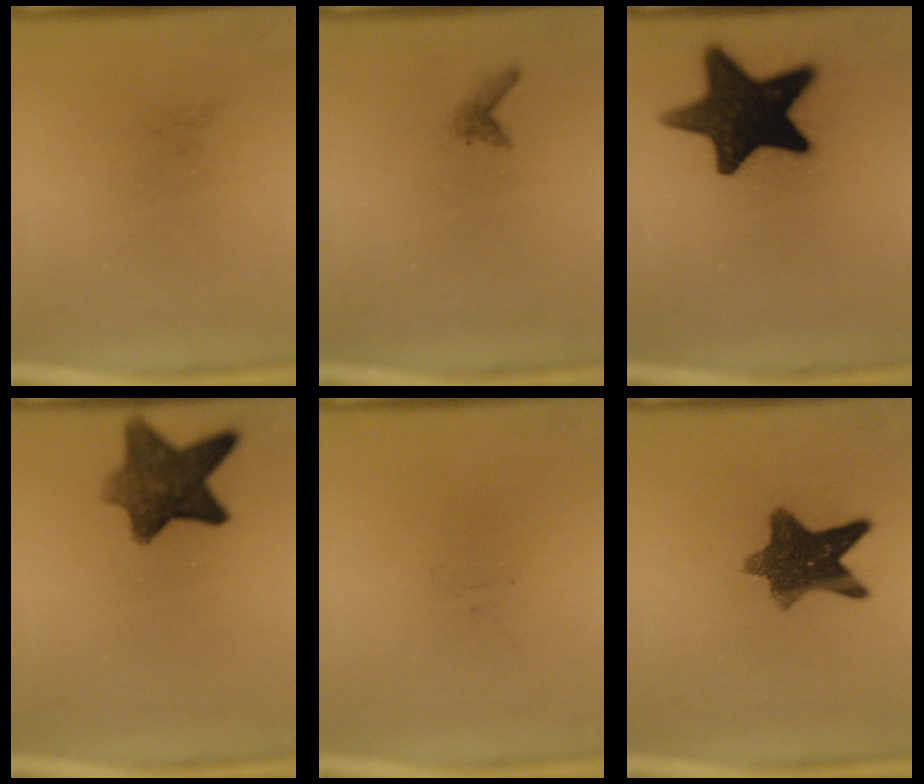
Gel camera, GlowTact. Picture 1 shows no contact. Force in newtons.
{"total": 0.9}
{"total": 16.9}
{"total": 9.2}
{"total": 0.0}
{"total": 9.9}